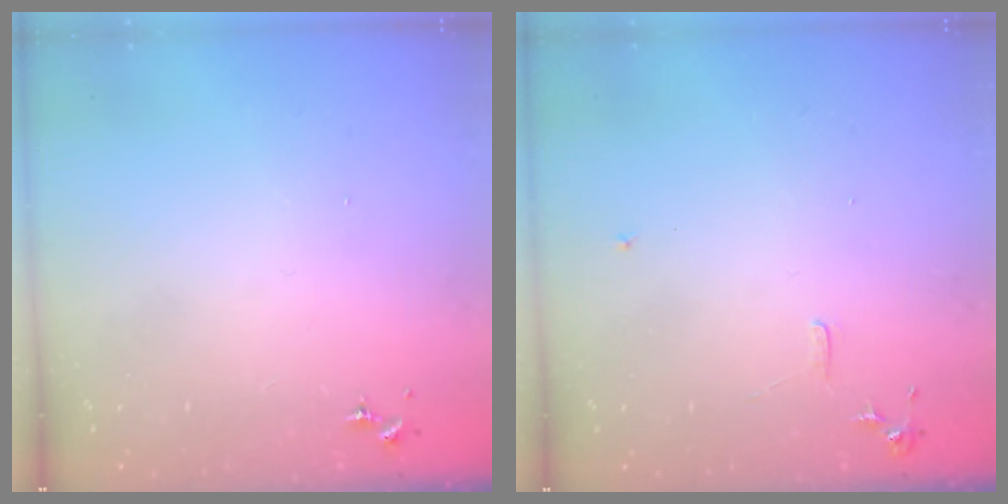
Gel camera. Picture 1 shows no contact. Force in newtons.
{"total": 6.0, "press": 6.0, "slide": 0.7}